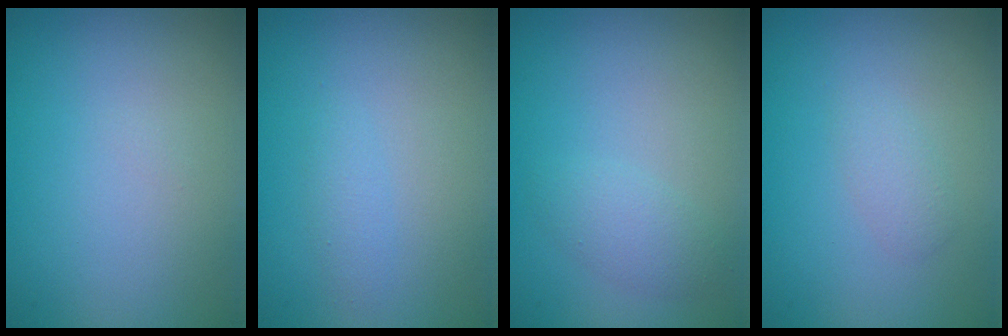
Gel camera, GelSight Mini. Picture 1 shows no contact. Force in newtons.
{"total": 1.0, "press": 1.0, "slide": 0.1}
{"total": 1.7, "press": 1.7, "slide": 0.1}
{"total": 1.2, "press": 1.2, "slide": 0.0}